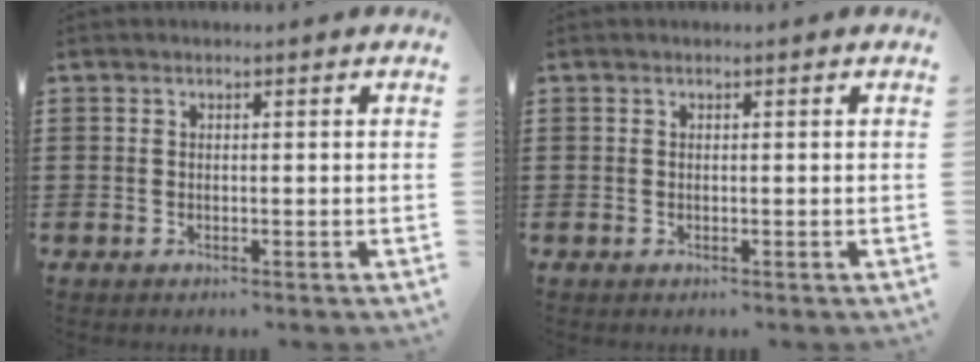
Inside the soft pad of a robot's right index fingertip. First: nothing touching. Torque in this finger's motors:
{"motor_torque": [0.00, 0.00, 0.00, -0.01]}